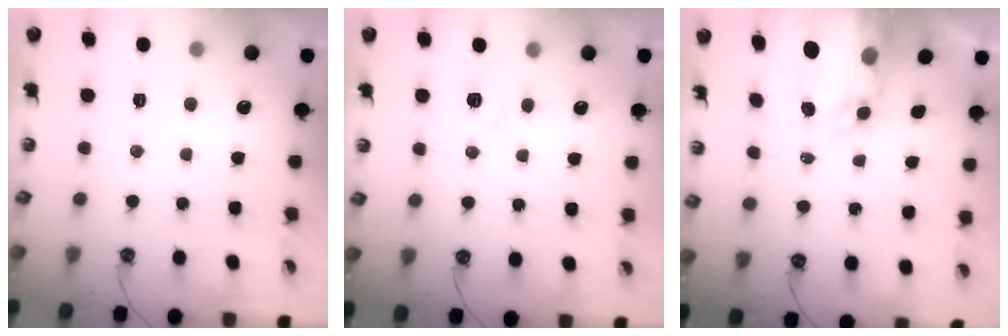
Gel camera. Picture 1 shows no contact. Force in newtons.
{"total": 4.0, "press": 4.0, "slide": 0.6}
{"total": 6.1, "press": 6.1, "slide": 0.6}